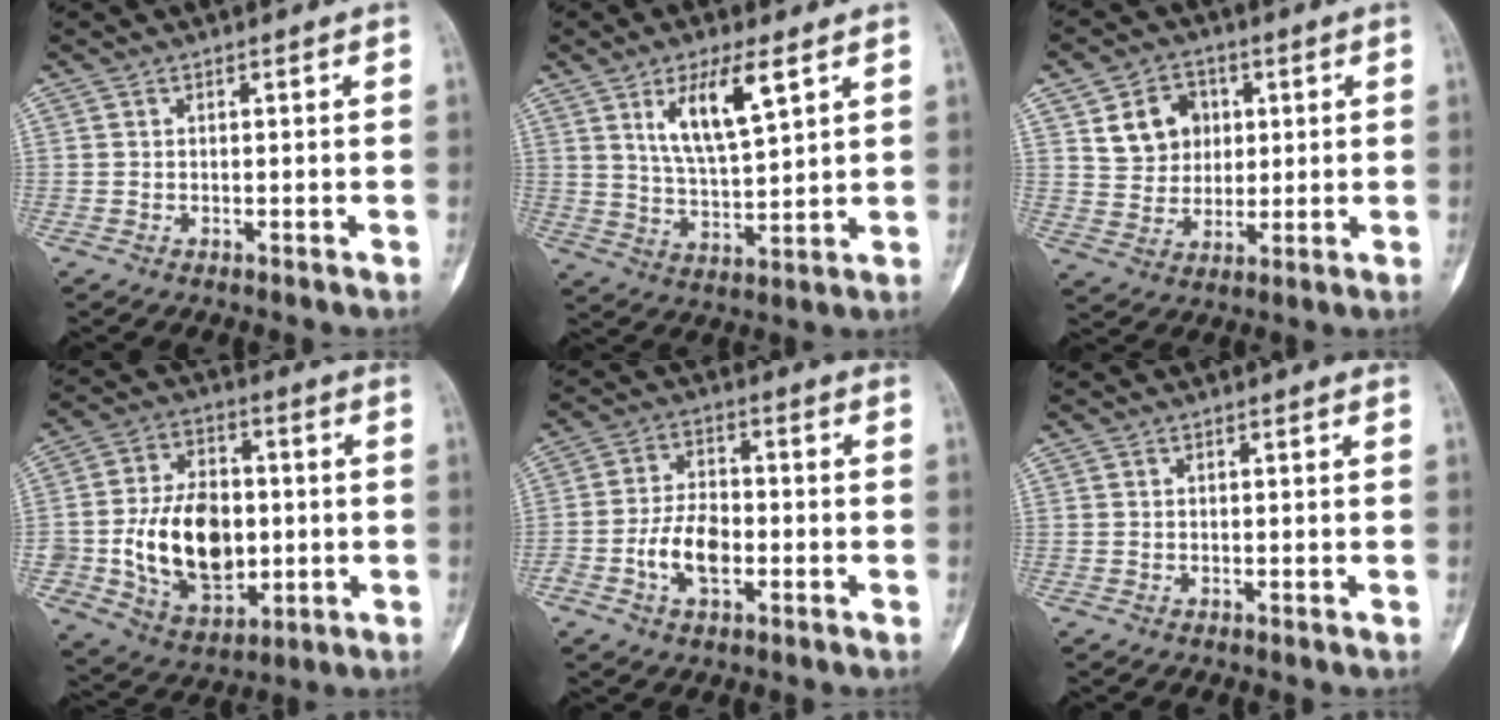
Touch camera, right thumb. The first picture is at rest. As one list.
[{"total": 10.9, "force": [5.2, 3.3, 9.0], "torque": [-0.157, -0.028, 0.106]}, {"total": 9.8, "force": [3.1, 8.1, 4.5], "torque": [-0.035, -0.009, 0.058]}, {"total": 18.0, "force": [-1.4, 12.4, 12.9], "torque": [-0.186, 0.008, -0.007]}, {"total": 8.3, "force": [-2.5, 4.9, 6.2], "torque": [-0.103, 0.020, -0.050]}, {"total": 0.0}]